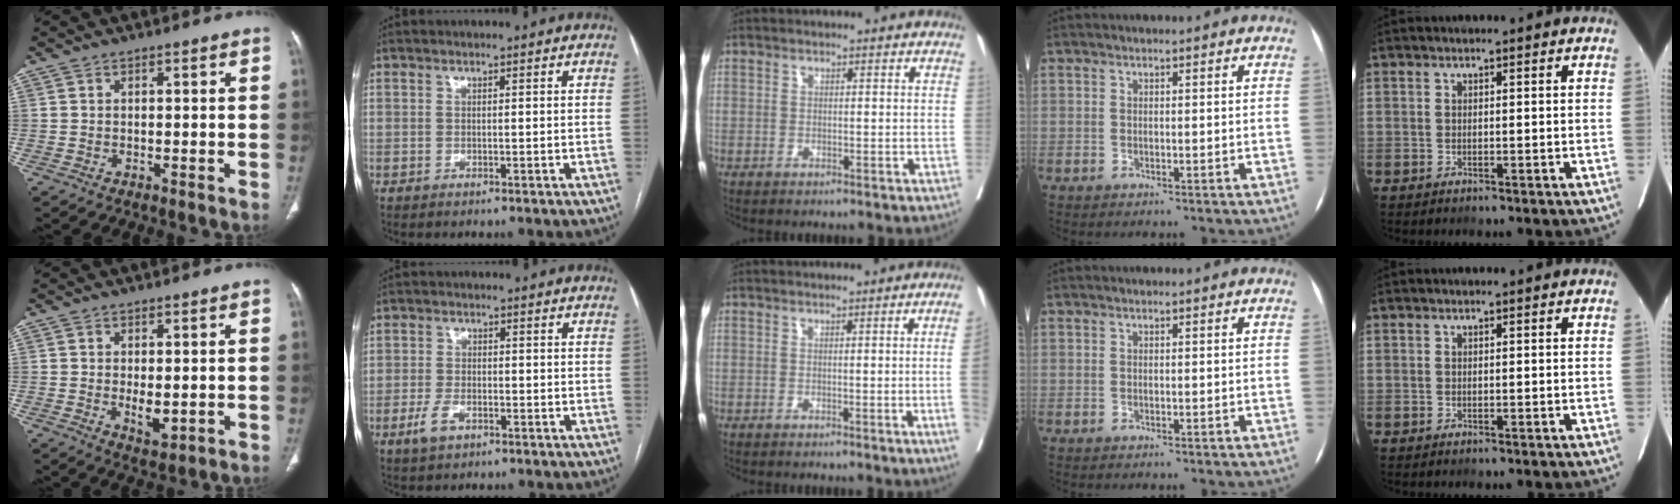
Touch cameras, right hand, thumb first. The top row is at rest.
{"thumb": {"total": 3.8, "force": [-0.3, 1.9, 3.3], "torque": [-0.047, -0.010, 0.001]}, "index": {"total": 3.7, "force": [-1.8, 2.1, 2.4], "torque": [-0.053, -0.001, -0.030]}, "middle": {"total": 3.4, "force": [-0.6, -1.2, 3.1], "torque": [-0.039, -0.007, -0.008]}}